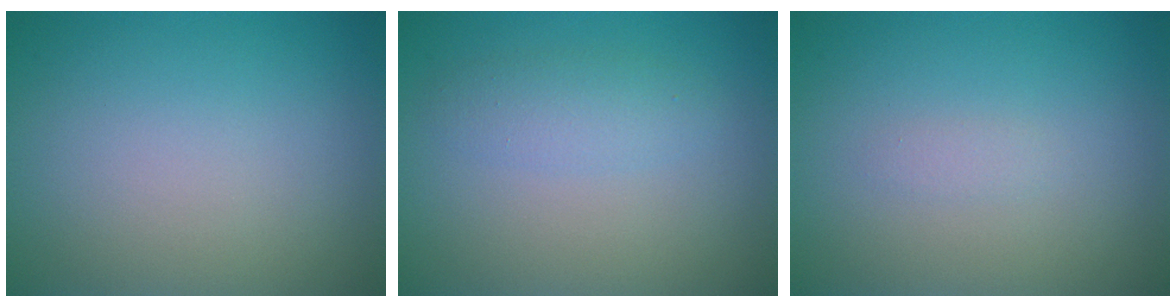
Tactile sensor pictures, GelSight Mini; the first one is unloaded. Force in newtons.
{"total": 1.9, "press": 1.9, "slide": 0.0}
{"total": 0.6, "press": 0.6, "slide": 0.0}